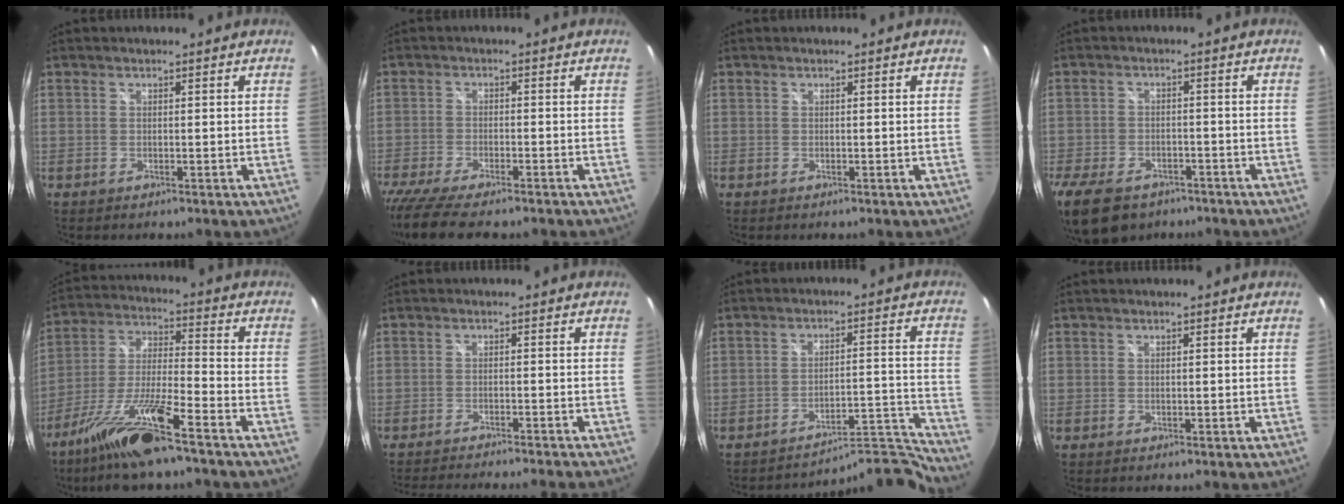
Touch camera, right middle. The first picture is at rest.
{"total": 10.1, "force": [-8.6, 1.7, 5.0], "torque": [-0.122, -0.040, -0.147]}
{"total": 0.0}
{"total": 13.0, "force": [-8.9, 7.4, 6.1], "torque": [-0.164, -0.020, -0.148]}
{"total": 14.6, "force": [-10.6, 1.1, 9.9], "torque": [-0.209, -0.016, -0.201]}
{"total": 9.6, "force": [-8.8, -0.5, 3.8], "torque": [-0.086, -0.011, -0.132]}
{"total": 10.8, "force": [-10.7, -1.5, -1.1], "torque": [0.020, 0.051, -0.156]}
{"total": 0.0}